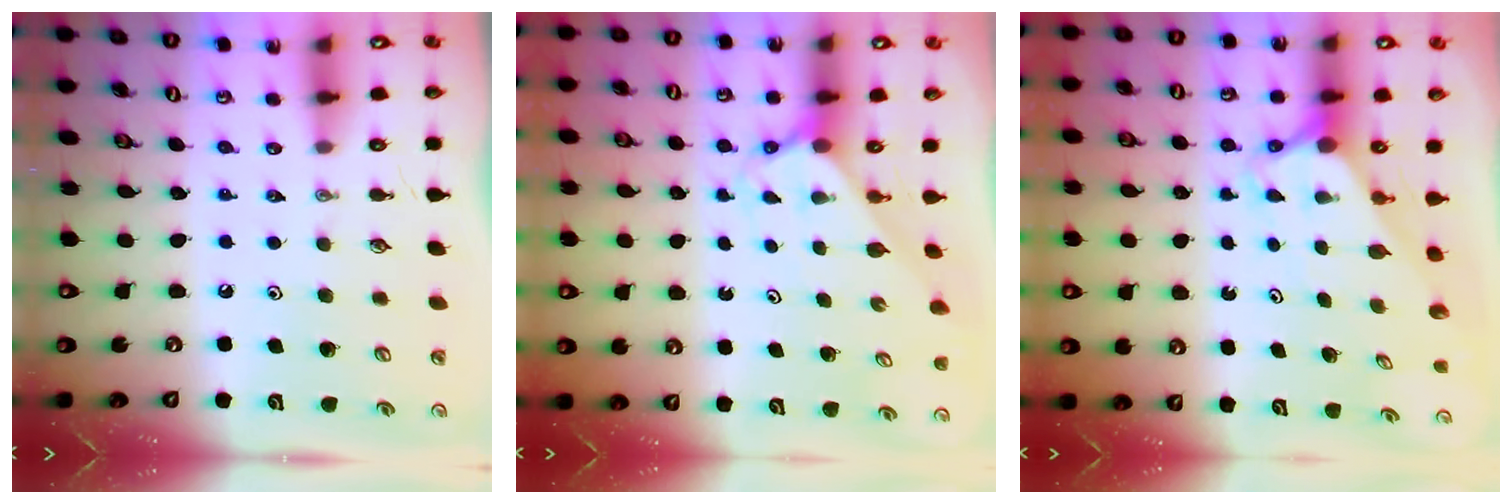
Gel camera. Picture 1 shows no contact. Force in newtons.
{"total": 2.5, "press": 2.5, "slide": 0.2}
{"total": 2.7, "press": 2.7, "slide": 0.0}